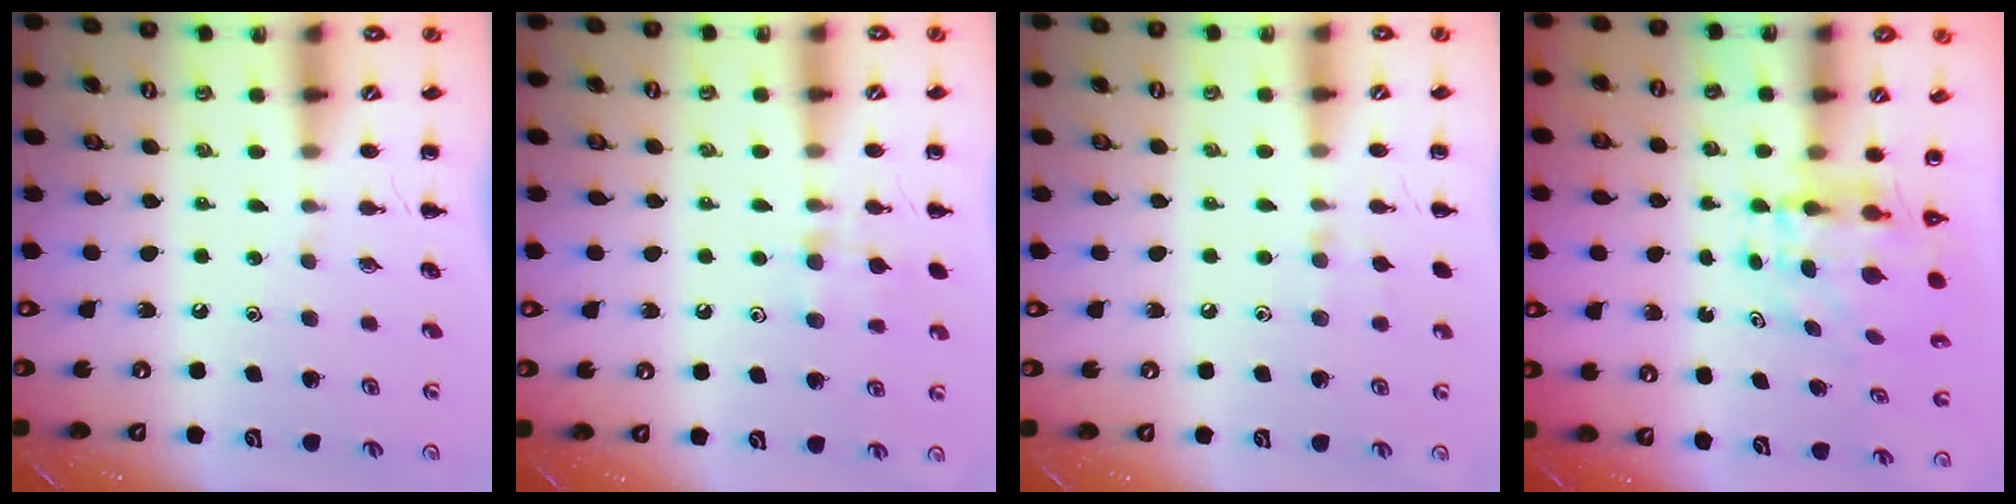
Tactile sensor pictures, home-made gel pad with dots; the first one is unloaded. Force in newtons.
{"total": 9.2, "press": 8.9, "slide": 2.5}
{"total": 5.4, "press": 5.1, "slide": 1.6}
{"total": 5.9, "press": 5.7, "slide": 1.3}